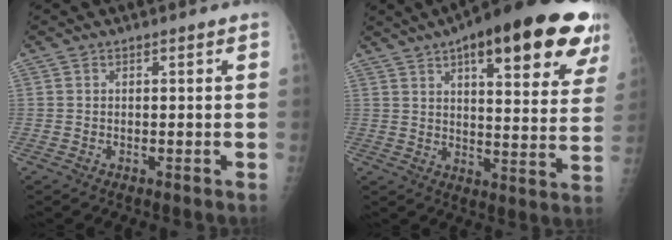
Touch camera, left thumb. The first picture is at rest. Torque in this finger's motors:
{"motor_torque": [0.76, 0.69, 1.75, -1.02, 0.16]}